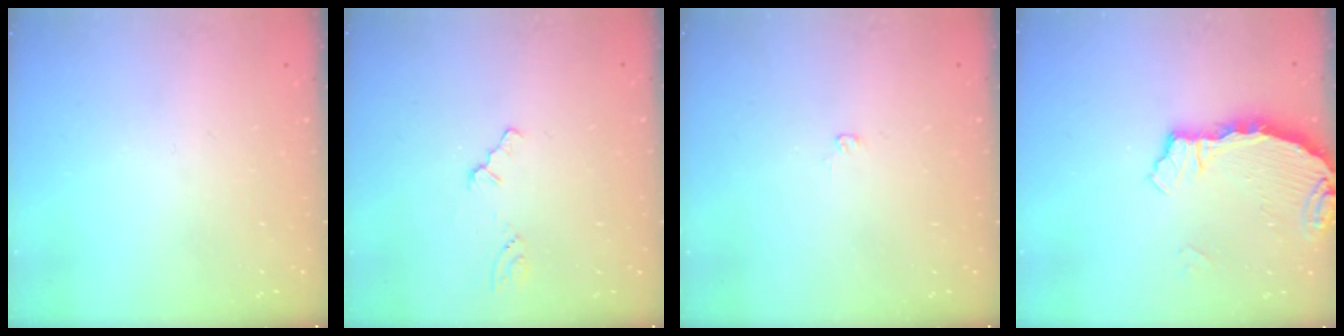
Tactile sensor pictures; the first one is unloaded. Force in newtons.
{"total": 0.0}
{"total": 3.2, "press": 3.2, "slide": 0.3}
{"total": 3.4, "press": 3.4, "slide": 0.4}